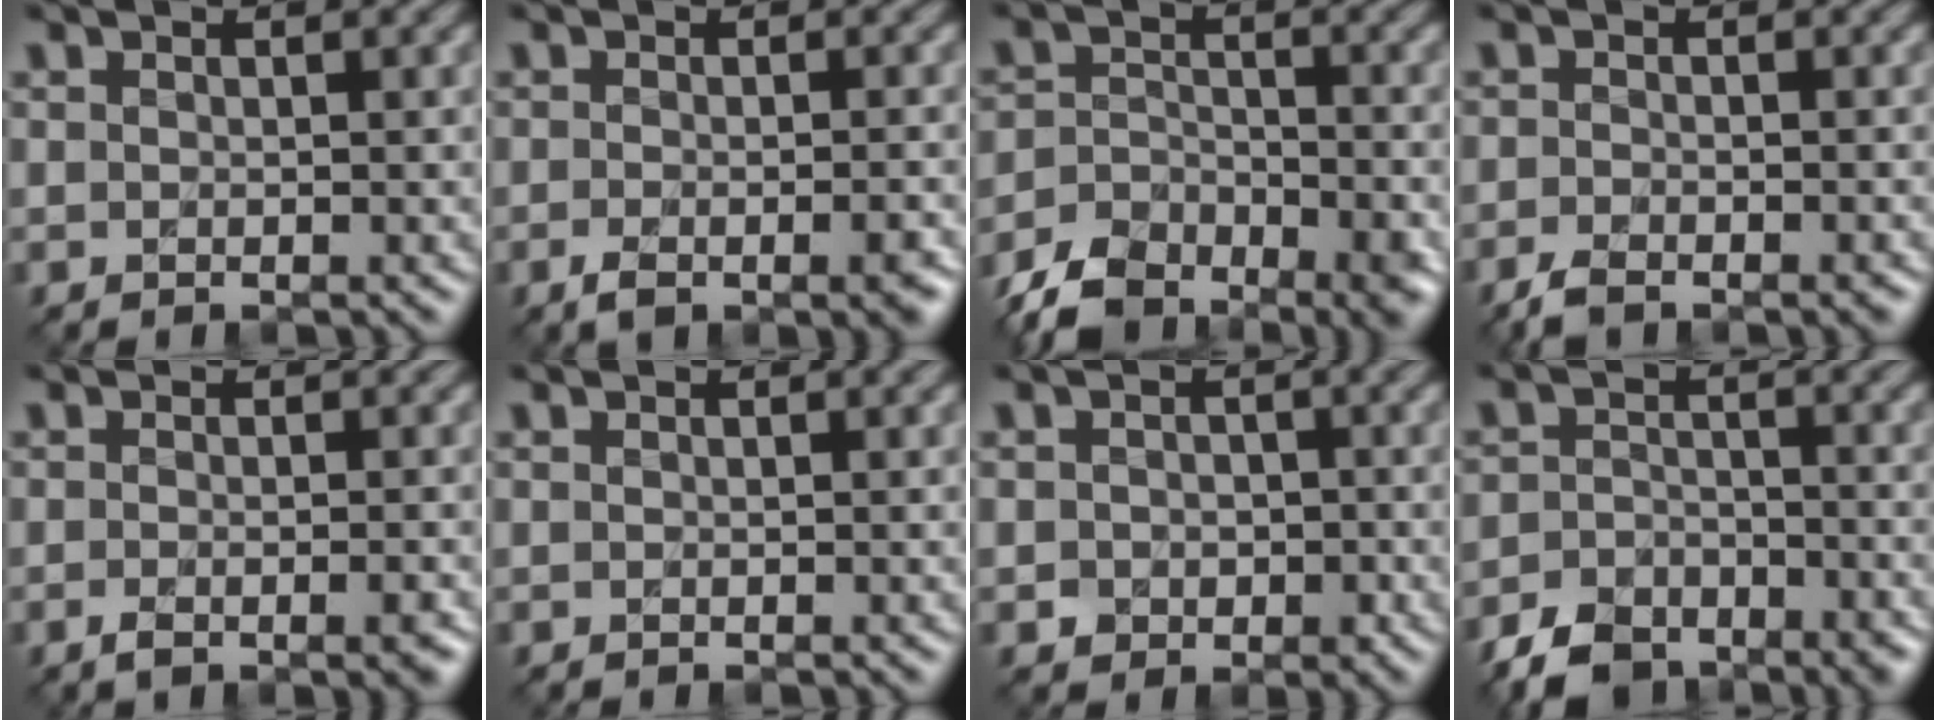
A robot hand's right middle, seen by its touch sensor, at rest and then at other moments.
{"total": 3.5, "force": [-1.8, 1.1, 2.8], "torque": [-0.048, -0.007, -0.031]}
{"total": 8.4, "force": [-6.9, 3.4, 3.3], "torque": [-0.053, -0.021, -0.117]}
{"total": 3.0, "force": [-2.3, 0.9, 1.7], "torque": [-0.029, -0.004, -0.045]}
{"total": 2.7, "force": [-1.3, 0.8, 2.2], "torque": [-0.035, -0.002, -0.023]}
{"total": 0.0}
{"total": 2.0, "force": [-0.5, 1.8, 0.9], "torque": [-0.006, -0.006, -0.009]}
{"total": 5.8, "force": [-4.6, 2.9, 2.1], "torque": [-0.033, -0.015, -0.078]}